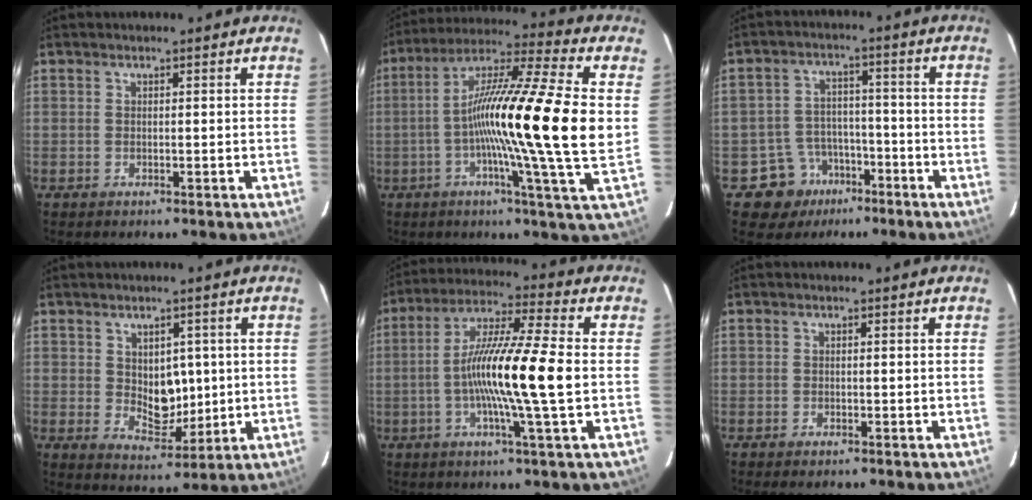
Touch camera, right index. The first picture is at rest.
{"total": 21.5, "force": [-0.3, -0.8, 21.5], "torque": [-0.346, 0.002, -0.026]}
{"total": 7.4, "force": [-4.0, 6.2, 0.4], "torque": [0.002, 0.017, -0.057]}
{"total": 6.5, "force": [0.8, 4.1, 5.0], "torque": [-0.076, -0.002, 0.028]}
{"total": 14.3, "force": [-1.6, -0.6, 14.2], "torque": [-0.257, -0.003, -0.041]}
{"total": 0.8, "force": [-0.7, 0.2, 0.4], "torque": [-0.010, -0.002, -0.007]}